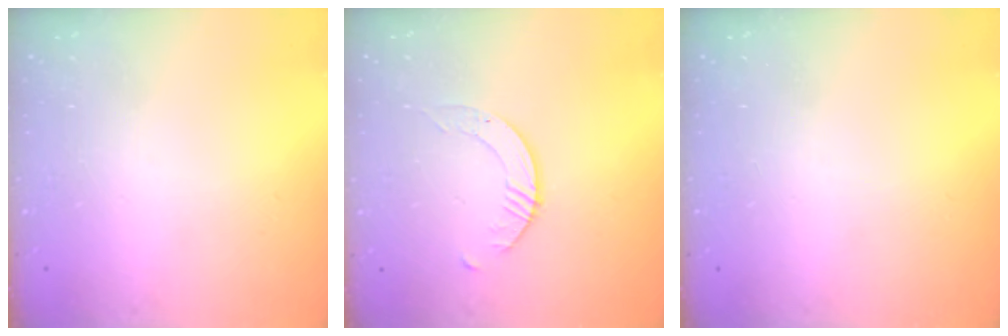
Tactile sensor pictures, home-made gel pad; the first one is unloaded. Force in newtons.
{"total": 1.7, "press": 1.7, "slide": 0.2}
{"total": 0.0}